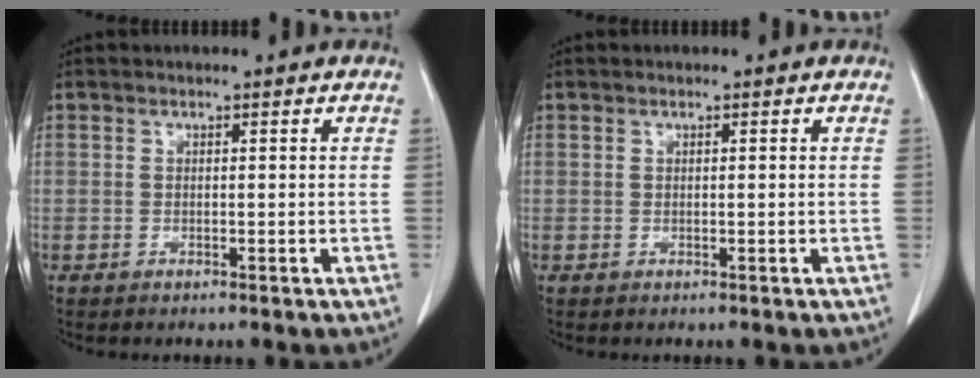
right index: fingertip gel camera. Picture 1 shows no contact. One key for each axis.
{"total": 0.6, "fx": 0.0, "fy": 0.2, "fz": 0.5, "tx": -0.016, "ty": 0.005, "tz": 0.004}